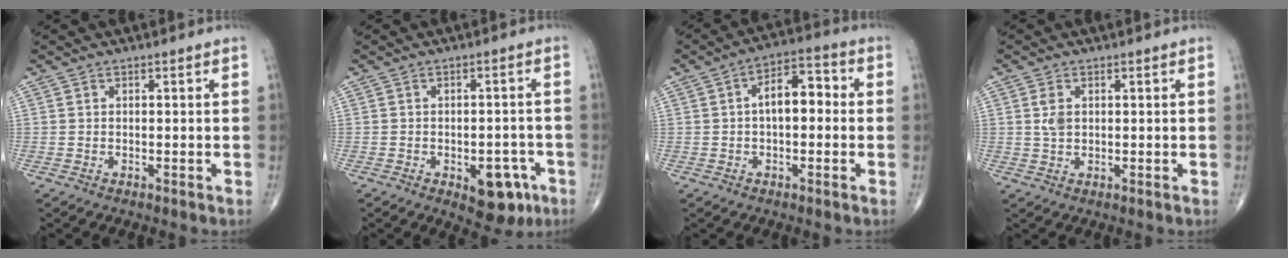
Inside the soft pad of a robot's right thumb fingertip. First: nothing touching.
{"total": 8.3, "force": [-3.7, 4.5, 5.9], "torque": [-0.046, 0.020, -0.037]}
{"total": 8.4, "force": [0.4, 4.5, 7.1], "torque": [-0.098, 0.032, -0.003]}
{"total": 2.7, "force": [0.6, 1.7, 2.0], "torque": [-0.039, -0.002, 0.014]}